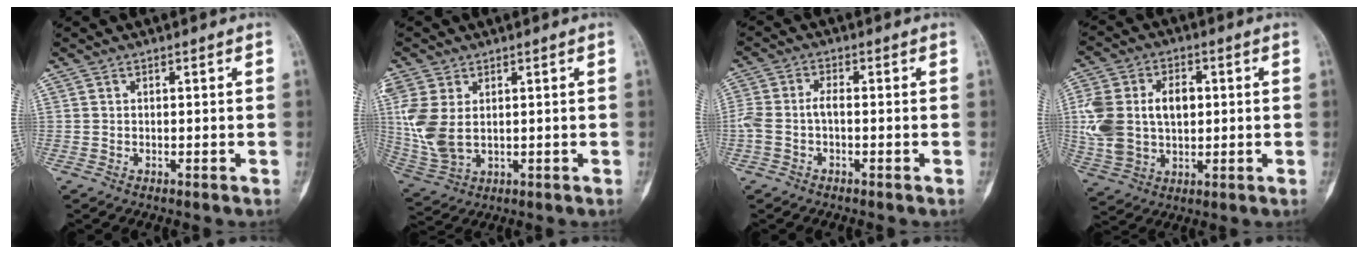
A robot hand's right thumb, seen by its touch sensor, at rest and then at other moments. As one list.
[{"total": 10.2, "force": [1.7, 6.5, 7.7], "torque": [-0.189, -0.003, 0.048]}, {"total": 4.8, "force": [-0.9, 2.5, 4.0], "torque": [-0.103, 0.020, -0.019]}, {"total": 15.8, "force": [1.6, 10.8, 11.5], "torque": [-0.230, 0.012, 0.038]}]